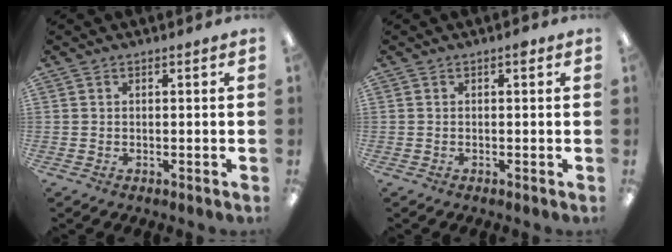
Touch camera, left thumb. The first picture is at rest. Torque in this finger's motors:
{"motor_torque": [0.05, -0.10, 0.61, -0.16, 0.00]}